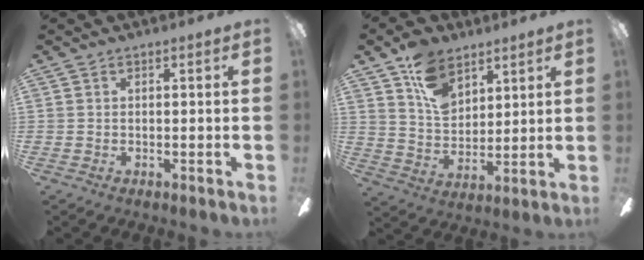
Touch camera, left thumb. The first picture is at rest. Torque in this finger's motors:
{"motor_torque": [1.47, 0.80, 0.99, -0.53, 0.06]}